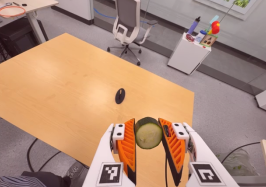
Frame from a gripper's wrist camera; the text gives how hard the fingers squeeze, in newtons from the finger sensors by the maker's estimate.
{"total": 10.8, "left": 10.3, "right": 11.3}